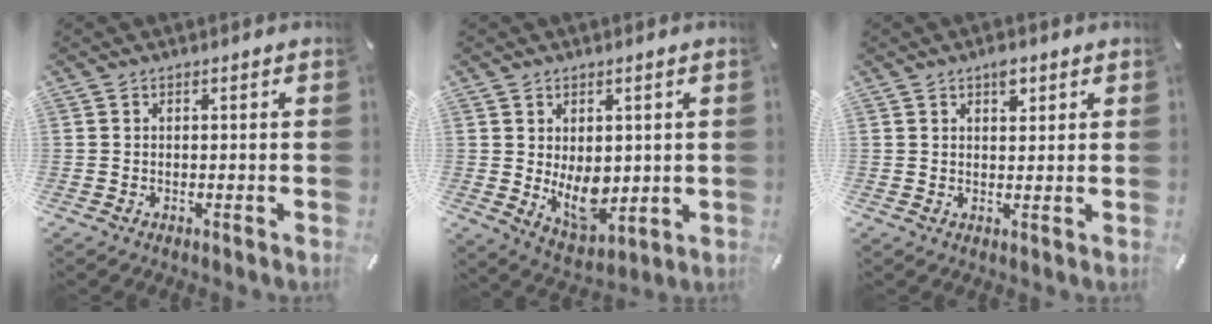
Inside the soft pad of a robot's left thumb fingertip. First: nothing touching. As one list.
[{"total": 9.3, "force": [0.0, 6.4, 6.8], "torque": [-0.101, -0.011, 0.004]}, {"total": 3.1, "force": [1.8, 1.8, 1.9], "torque": [-0.017, -0.006, 0.027]}]